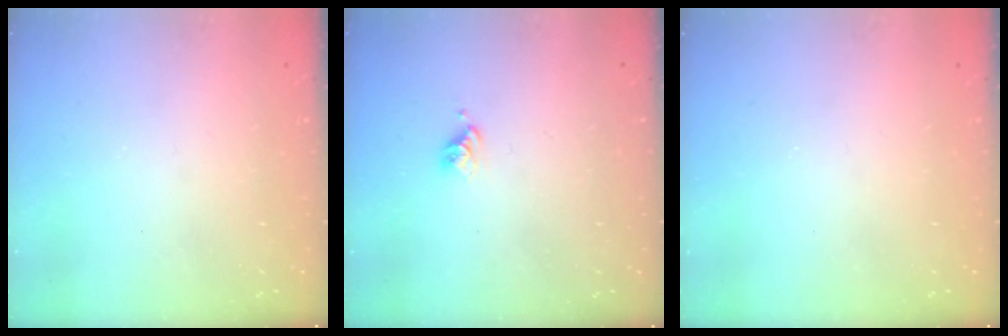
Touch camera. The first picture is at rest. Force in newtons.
{"total": 3.8, "press": 3.8, "slide": 0.5}
{"total": 0.0}